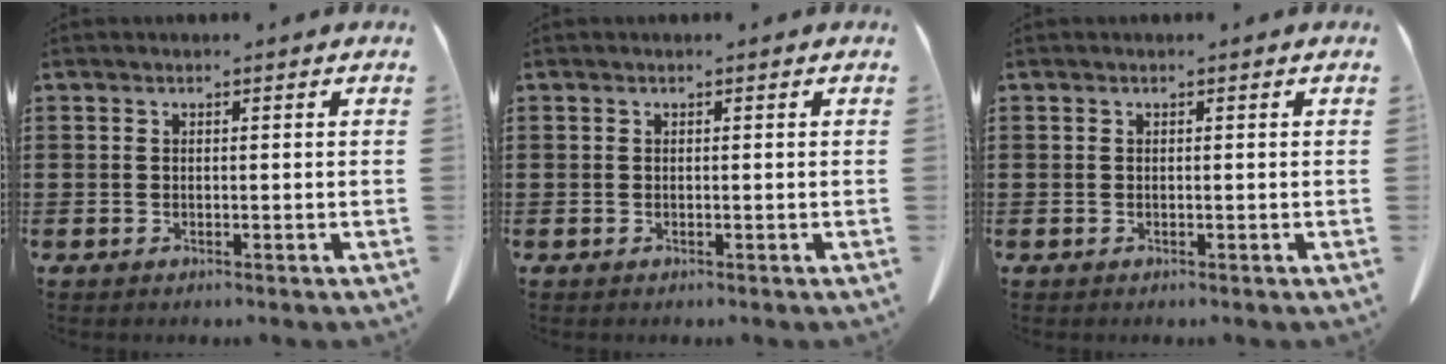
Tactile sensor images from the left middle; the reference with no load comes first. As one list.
[{"total": 0.0}, {"total": 0.0}]